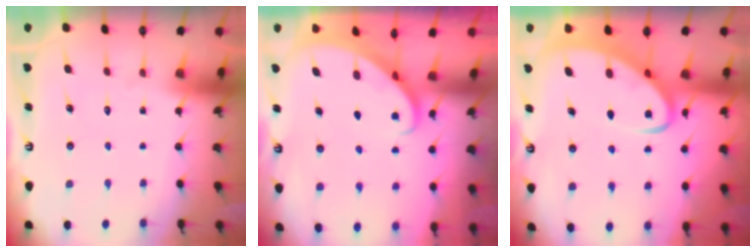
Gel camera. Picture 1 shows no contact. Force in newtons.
{"total": 2.7, "press": 2.7, "slide": 0.2}
{"total": 5.7, "press": 5.7, "slide": 0.9}